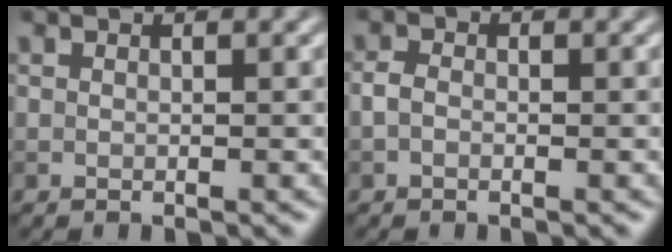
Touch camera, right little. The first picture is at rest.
{"total": 1.1, "force": [-0.5, 0.8, 0.6], "torque": [-0.014, 0.001, -0.013]}